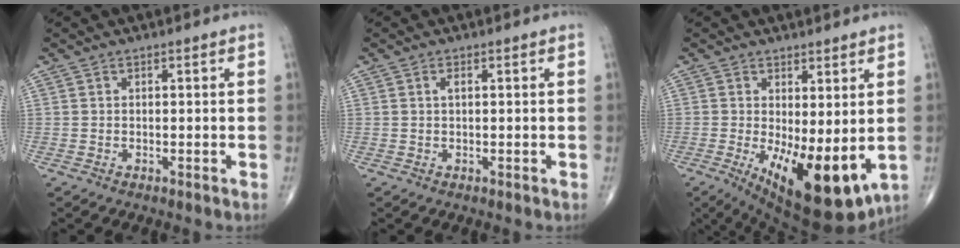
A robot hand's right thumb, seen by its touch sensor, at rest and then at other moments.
{"total": 1.0, "force": [0.2, 0.4, 0.9], "torque": [-0.018, 0.001, 0.003]}
{"total": 14.6, "force": [-2.4, 5.8, 13.2], "torque": [-0.197, -0.034, -0.016]}